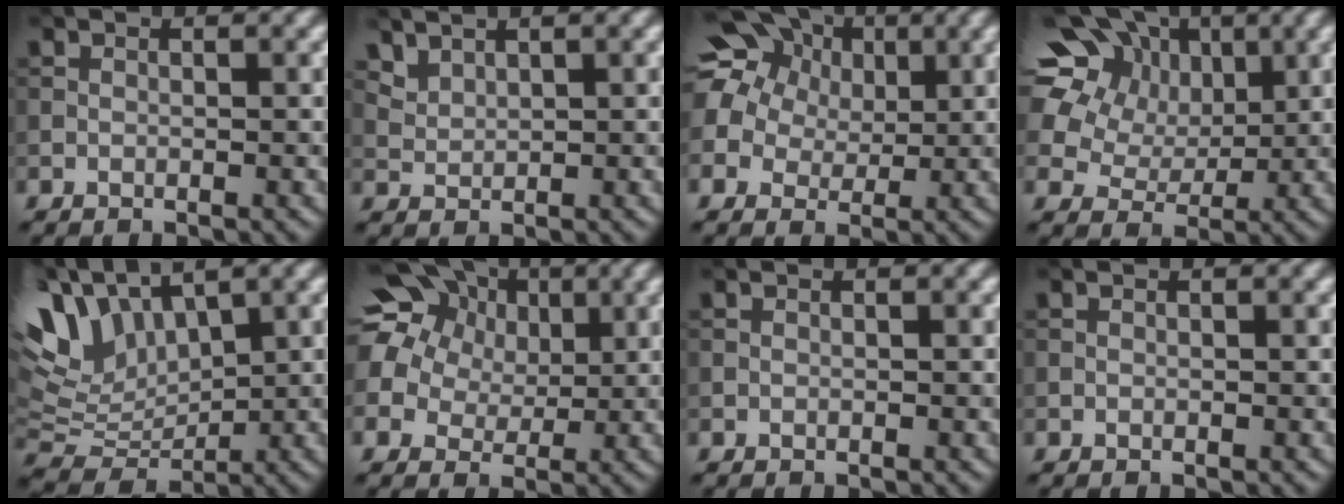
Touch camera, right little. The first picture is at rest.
{"total": 2.0, "force": [1.7, 0.9, 0.6], "torque": [-0.019, 0.000, 0.044]}
{"total": 15.8, "force": [7.4, 12.0, 7.2], "torque": [-0.181, 0.046, 0.117]}
{"total": 19.2, "force": [7.9, 14.8, 9.2], "torque": [-0.228, 0.061, 0.134]}
{"total": 8.6, "force": [4.5, 4.2, 6.0], "torque": [-0.132, 0.017, 0.081]}
{"total": 18.2, "force": [8.2, 13.9, 8.4], "torque": [-0.213, 0.052, 0.133]}
{"total": 0.0}
{"total": 0.0}